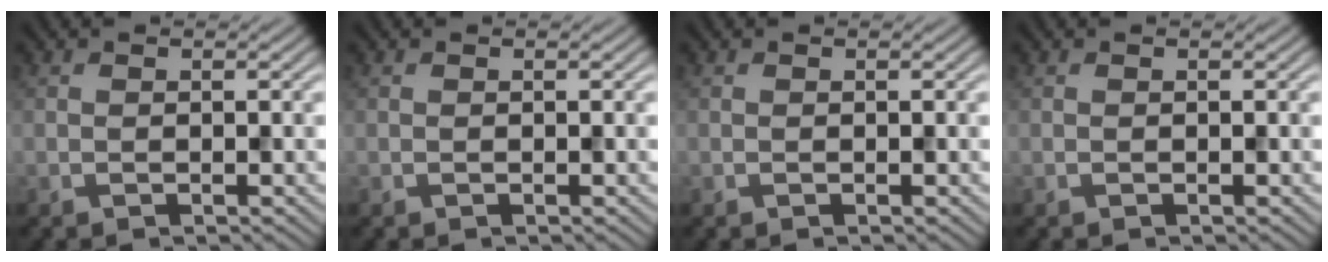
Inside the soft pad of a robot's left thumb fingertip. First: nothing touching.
{"total": 0.0}
{"total": 0.0}
{"total": 0.0}